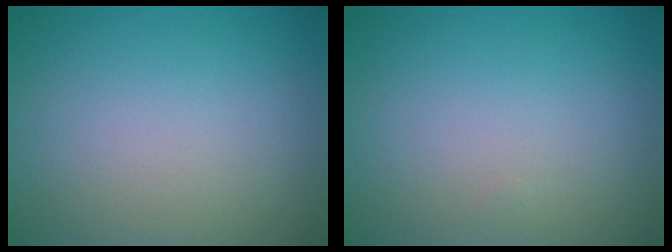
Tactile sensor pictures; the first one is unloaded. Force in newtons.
{"total": 0.0}